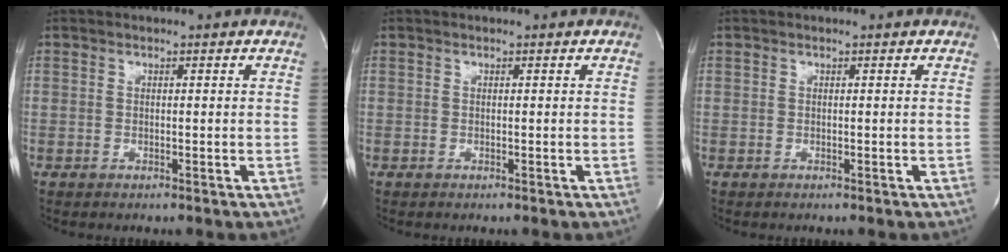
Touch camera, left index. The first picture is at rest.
{"total": 0.0}
{"total": 0.0}